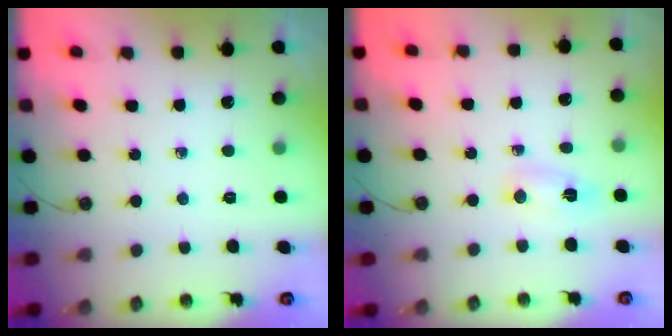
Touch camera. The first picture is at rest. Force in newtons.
{"total": 2.8, "press": 2.5, "slide": 1.4}